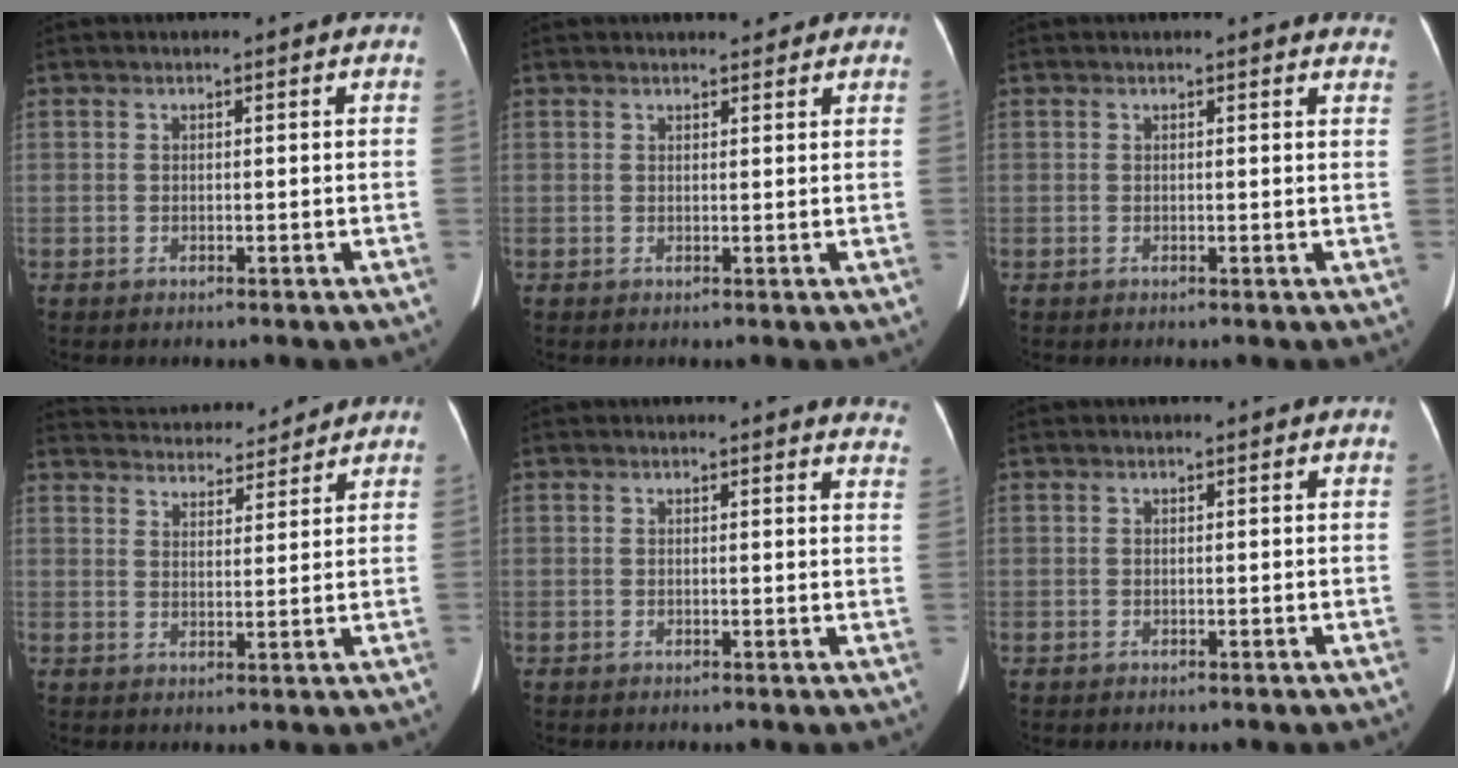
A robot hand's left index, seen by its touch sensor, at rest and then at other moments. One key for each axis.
{"total": 4.4, "fx": 3.9, "fy": 1.1, "fz": 1.7, "tx": -0.014, "ty": 0.012, "tz": 0.047}
{"total": 4.4, "fx": 4.2, "fy": 1.1, "fz": 0.5, "tx": 0.012, "ty": -0.013, "tz": 0.018}
{"total": 13.5, "fx": 12.9, "fy": 2.7, "fz": 3.1, "tx": -0.049, "ty": 0.026, "tz": 0.191}
{"total": 5.3, "fx": 5.2, "fy": 0.8, "fz": 0.5, "tx": 0.013, "ty": -0.027, "tz": 0.021}
{"total": 0.0}